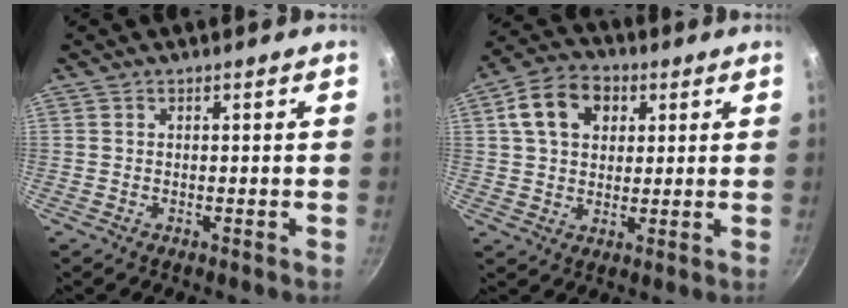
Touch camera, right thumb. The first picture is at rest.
{"total": 11.1, "force": [3.5, 8.2, 6.6], "torque": [-0.098, 0.009, 0.047]}